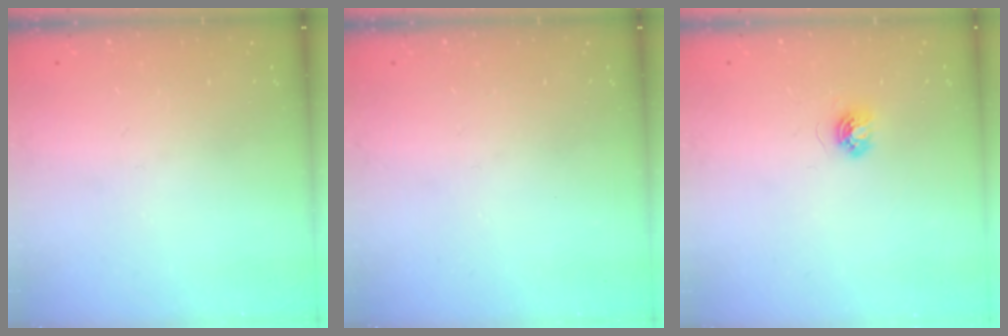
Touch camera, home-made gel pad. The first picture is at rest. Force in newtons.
{"total": 0.0}
{"total": 4.5, "press": 4.4, "slide": 0.5}